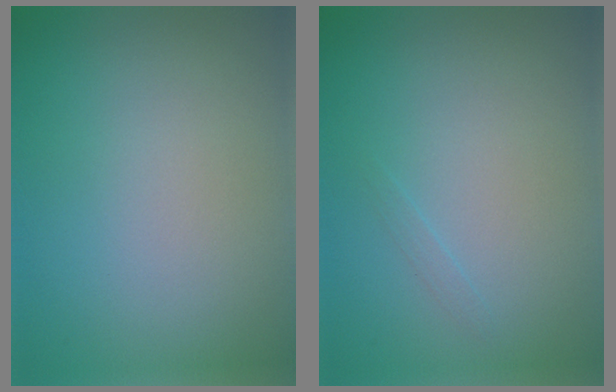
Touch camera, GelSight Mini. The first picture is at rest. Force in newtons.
{"total": 0.5, "press": 0.5, "slide": 0.0}